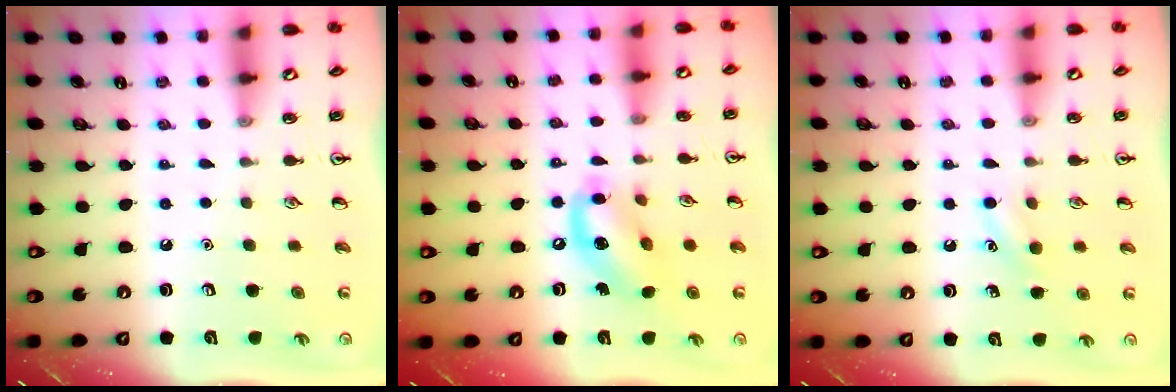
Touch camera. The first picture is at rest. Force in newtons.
{"total": 13.1, "press": 12.7, "slide": 3.0}
{"total": 7.1, "press": 6.8, "slide": 2.1}